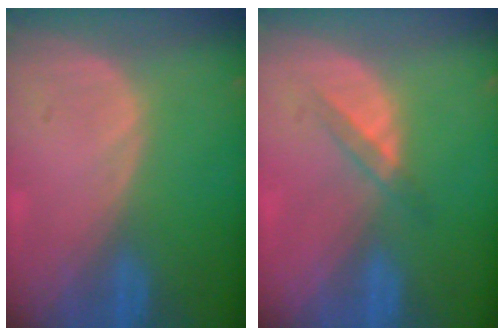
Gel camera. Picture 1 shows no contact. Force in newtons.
{"total": 2.4, "press": 2.2, "slide": 1.1}